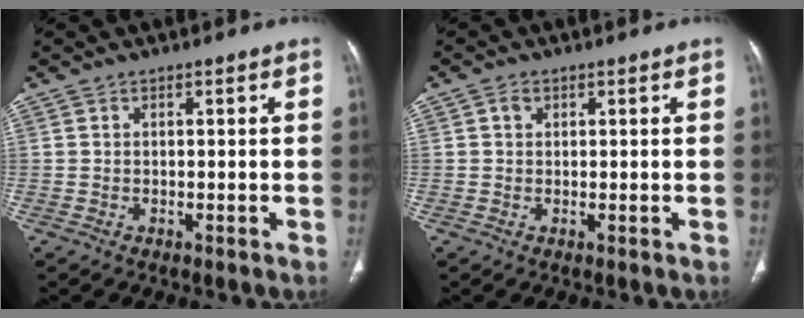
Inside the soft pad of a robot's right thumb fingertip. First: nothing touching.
{"total": 1.3, "force": [0.5, 1.1, 0.6], "torque": [-0.005, 0.001, 0.006]}